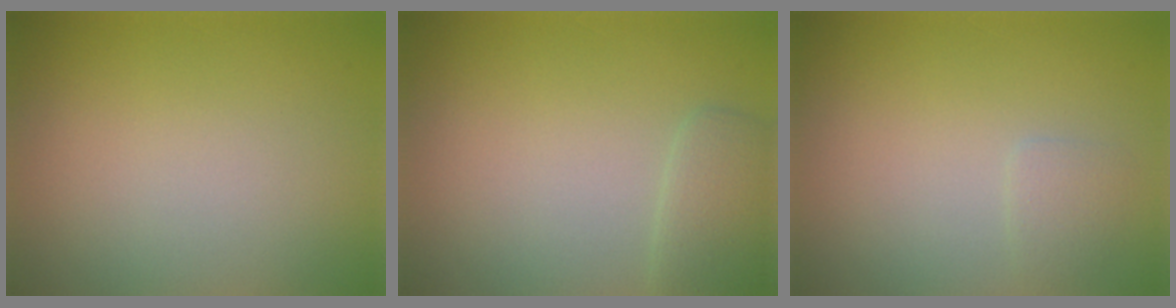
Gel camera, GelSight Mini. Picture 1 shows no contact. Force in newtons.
{"total": 2.1, "press": 2.1, "slide": 0.1}
{"total": 1.0, "press": 1.0, "slide": 0.0}